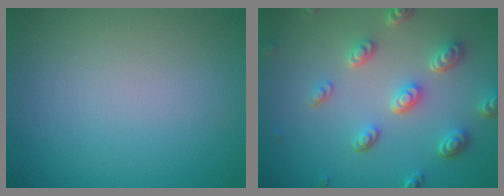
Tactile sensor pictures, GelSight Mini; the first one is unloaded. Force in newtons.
{"total": 5.1, "press": 3.8, "slide": 3.3}